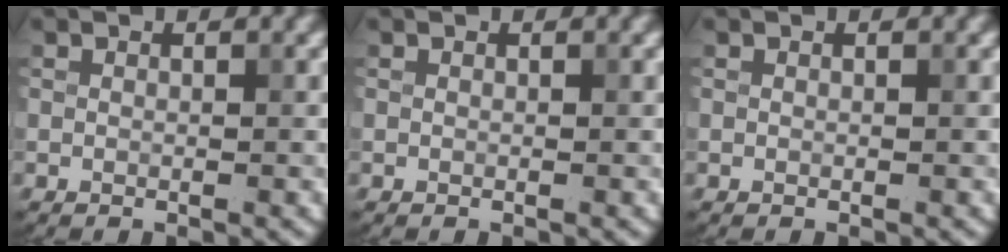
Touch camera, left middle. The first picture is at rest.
{"total": 0.0}
{"total": 0.0}